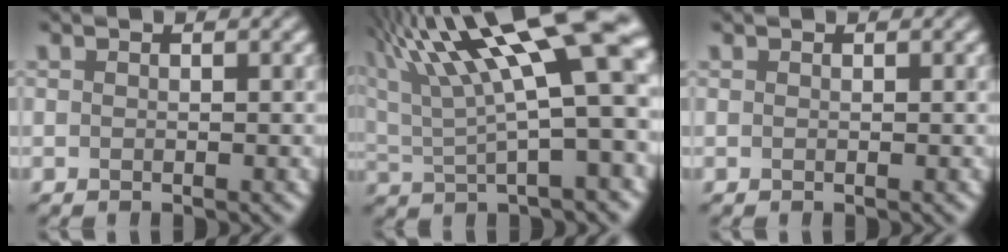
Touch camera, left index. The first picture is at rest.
{"total": 16.0, "force": [6.4, 4.1, 14.1], "torque": [-0.237, 0.020, 0.106]}
{"total": 0.0}